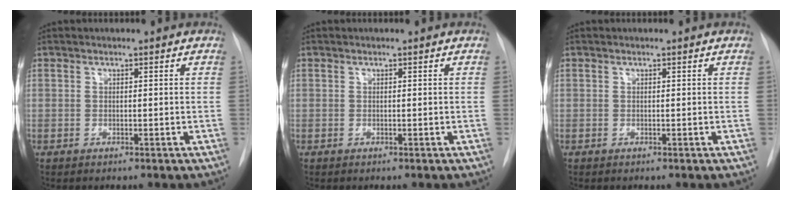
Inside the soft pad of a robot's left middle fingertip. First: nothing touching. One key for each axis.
{"total": 0.0}
{"total": 0.0}